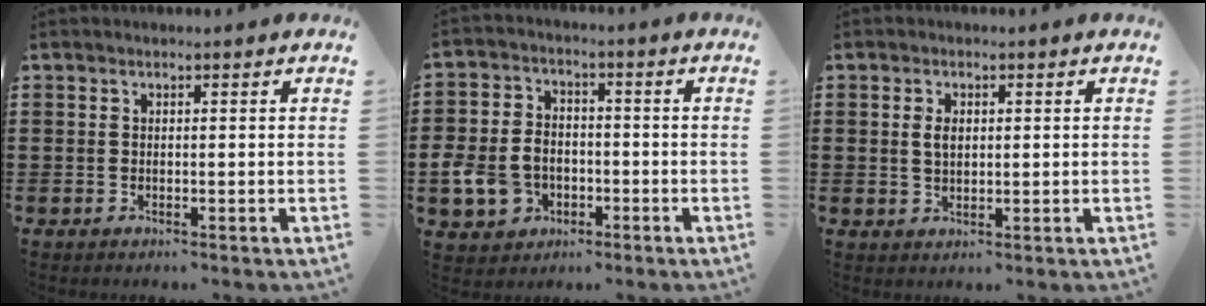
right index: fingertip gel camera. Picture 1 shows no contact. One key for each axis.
{"total": 6.9, "fx": -2.1, "fy": 5.6, "fz": 3.4, "tx": -0.103, "ty": 0.010, "tz": -0.044}
{"total": 2.5, "fx": 0.5, "fy": 1.5, "fz": 1.9, "tx": -0.039, "ty": 0.008, "tz": 0.007}